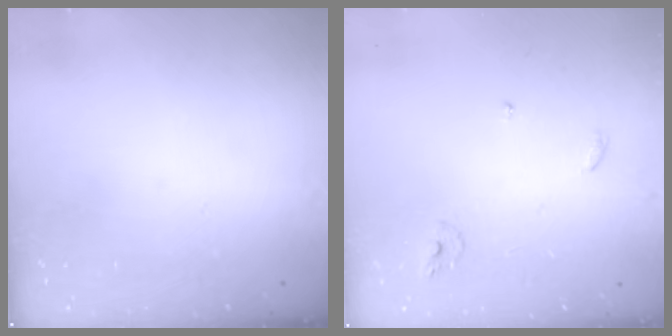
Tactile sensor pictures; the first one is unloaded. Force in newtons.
{"total": 5.4, "press": 5.4, "slide": 0.2}